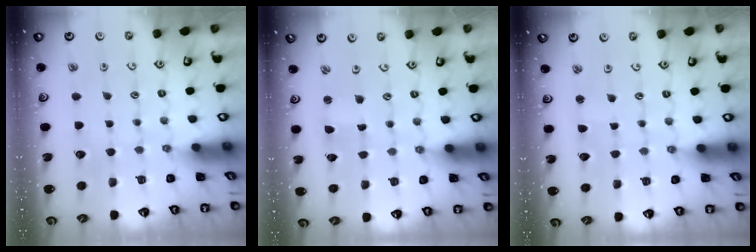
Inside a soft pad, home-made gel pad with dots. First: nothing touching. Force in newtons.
{"total": 1.4, "press": 1.4, "slide": 0.0}
{"total": 1.3, "press": 1.3, "slide": 0.2}